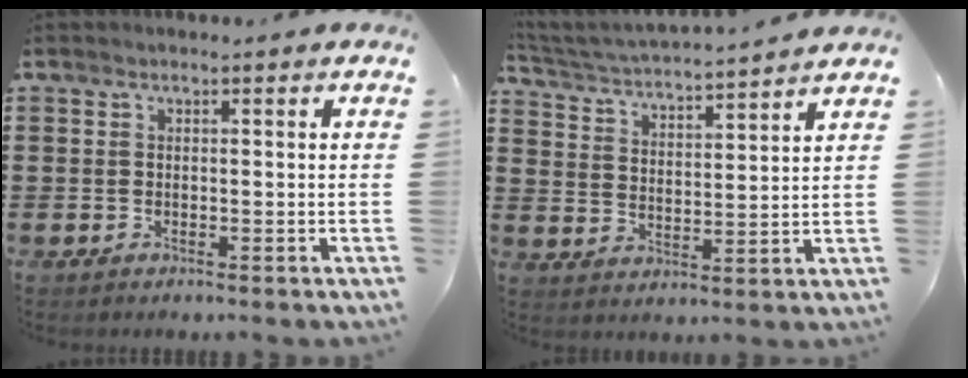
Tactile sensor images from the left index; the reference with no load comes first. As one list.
[{"total": 3.8, "force": [3.7, -0.3, 0.6], "torque": [-0.034, -0.031, 0.059]}]